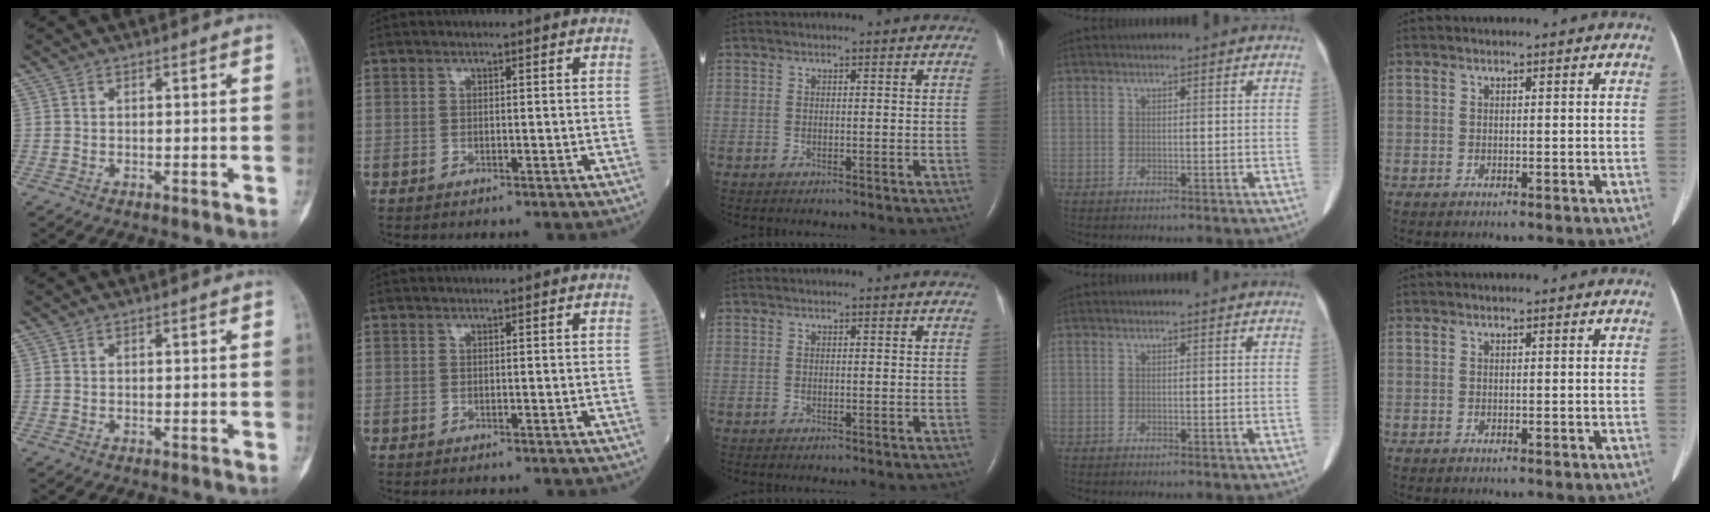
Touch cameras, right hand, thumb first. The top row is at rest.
{}